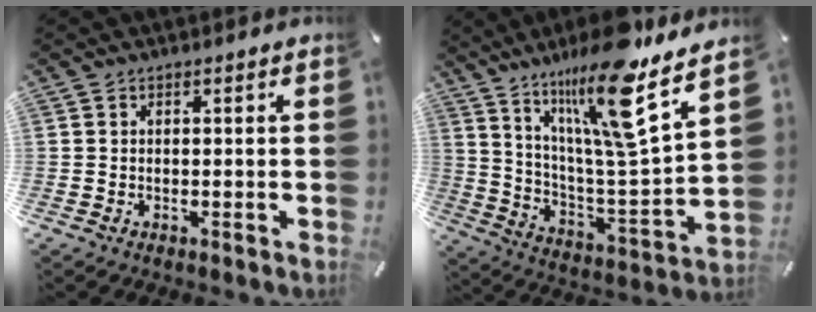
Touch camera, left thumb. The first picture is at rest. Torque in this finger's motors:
{"motor_torque": [3.62, 1.39, 1.37, -1.40, 0.60]}